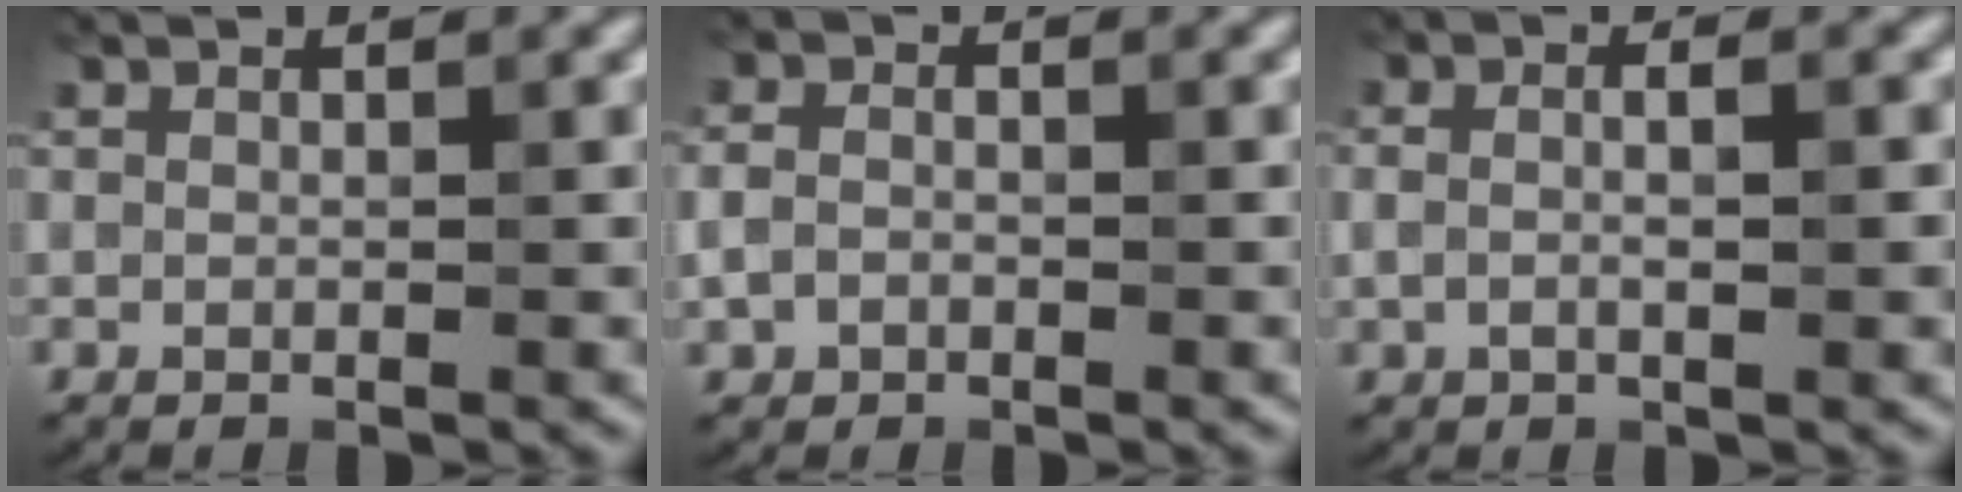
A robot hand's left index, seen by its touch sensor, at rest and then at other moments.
{"total": 1.7, "force": [-0.6, 1.3, 0.9], "torque": [-0.021, -0.001, -0.016]}
{"total": 3.3, "force": [0.2, 1.3, 3.0], "torque": [-0.046, 0.002, -0.007]}